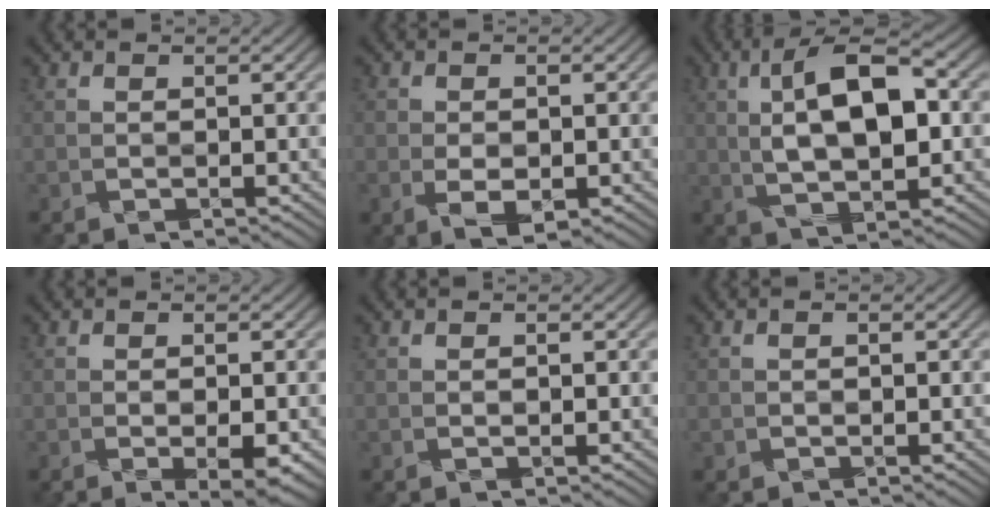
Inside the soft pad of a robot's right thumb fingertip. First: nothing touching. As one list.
[{"total": 3.5, "force": [-1.2, 2.1, 2.6], "torque": [-0.055, -0.011, -0.018]}, {"total": 11.6, "force": [1.1, 5.1, 10.4], "torque": [-0.183, 0.011, 0.012]}, {"total": 2.6, "force": [-1.0, 0.9, 2.3], "torque": [-0.039, -0.001, -0.013]}, {"total": 0.0}, {"total": 0.6, "force": [-0.2, 0.4, 0.3], "torque": [-0.007, 0.000, -0.002]}]